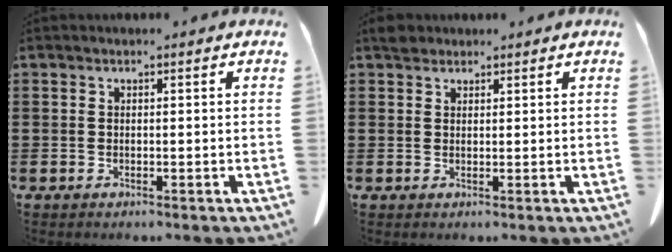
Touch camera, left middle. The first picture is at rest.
{"total": 2.0, "force": [1.7, 0.8, 0.5], "torque": [-0.016, 0.002, 0.035]}